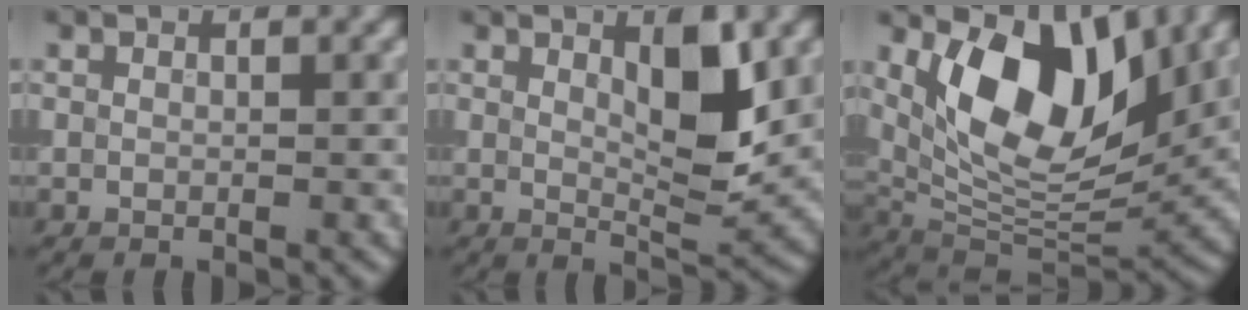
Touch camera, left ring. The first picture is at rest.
{"total": 4.6, "force": [1.5, 1.3, 4.2], "torque": [-0.067, -0.004, 0.025]}
{"total": 11.6, "force": [4.1, 6.1, 9.0], "torque": [-0.151, -0.012, 0.075]}